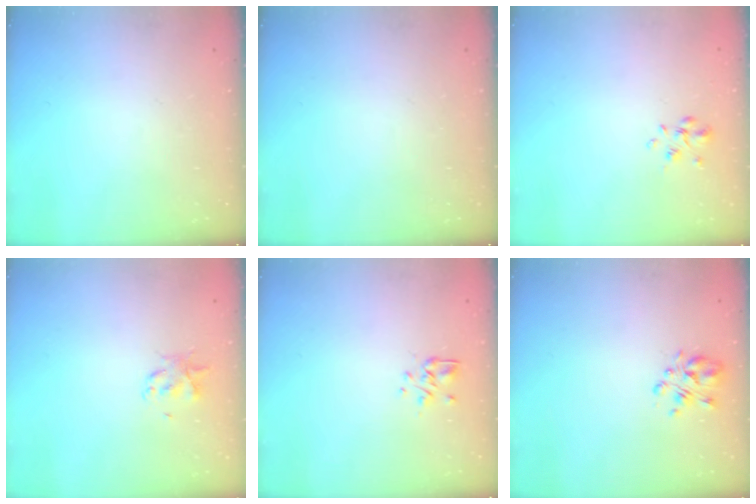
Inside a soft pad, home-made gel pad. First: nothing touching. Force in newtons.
{"total": 0.0}
{"total": 2.5, "press": 2.4, "slide": 0.9}
{"total": 2.5, "press": 2.5, "slide": 0.4}
{"total": 2.9, "press": 2.6, "slide": 1.4}
{"total": 3.9, "press": 3.7, "slide": 0.9}